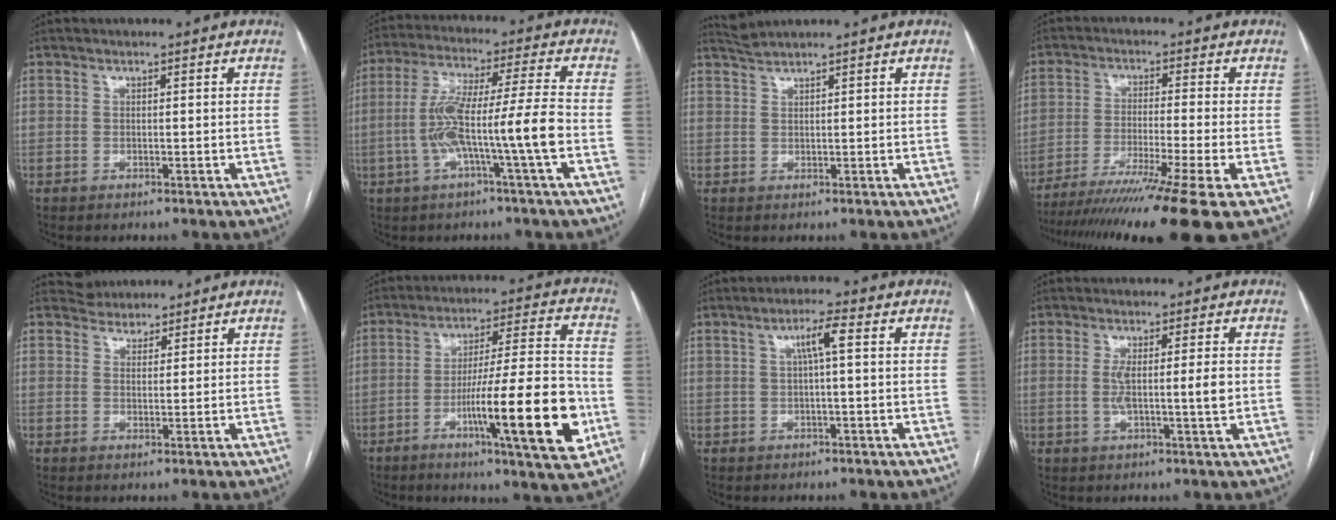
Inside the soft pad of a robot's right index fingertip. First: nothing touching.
{"total": 11.8, "force": [-3.0, -0.7, 11.3], "torque": [-0.226, 0.019, -0.058]}
{"total": 2.0, "force": [1.8, -0.7, 0.0], "torque": [-0.003, 0.007, 0.047]}
{"total": 17.2, "force": [-12.9, -2.6, 11.1], "torque": [-0.154, -0.047, -0.206]}
{"total": 3.1, "force": [2.7, 1.5, -0.4], "torque": [0.008, 0.013, 0.044]}
{"total": 18.7, "force": [-6.3, 0.9, 17.6], "torque": [-0.265, -0.004, -0.094]}
{"total": 3.7, "force": [0.8, 0.1, 3.6], "torque": [-0.065, 0.011, 0.014]}
{"total": 5.2, "force": [-0.1, 0.3, 5.2], "torque": [-0.097, -0.003, -0.002]}